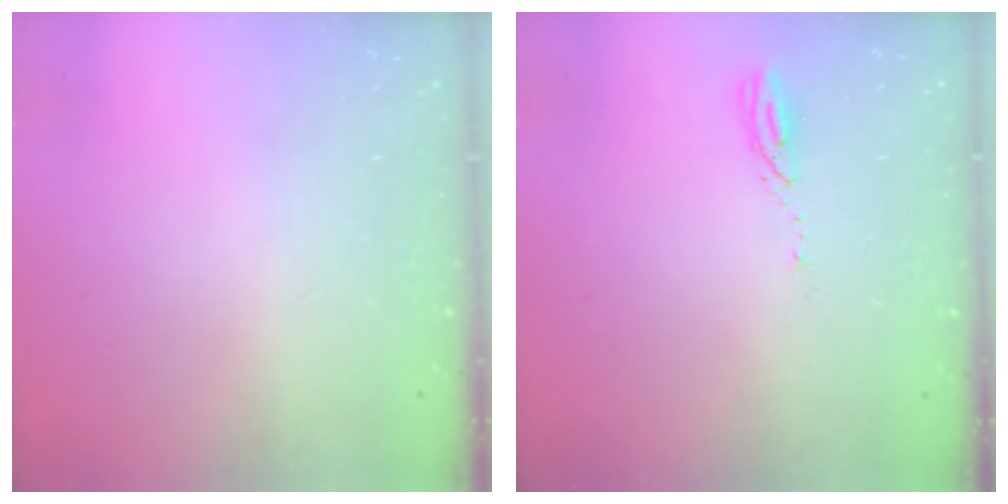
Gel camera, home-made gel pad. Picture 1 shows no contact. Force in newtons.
{"total": 3.6, "press": 3.6, "slide": 0.3}